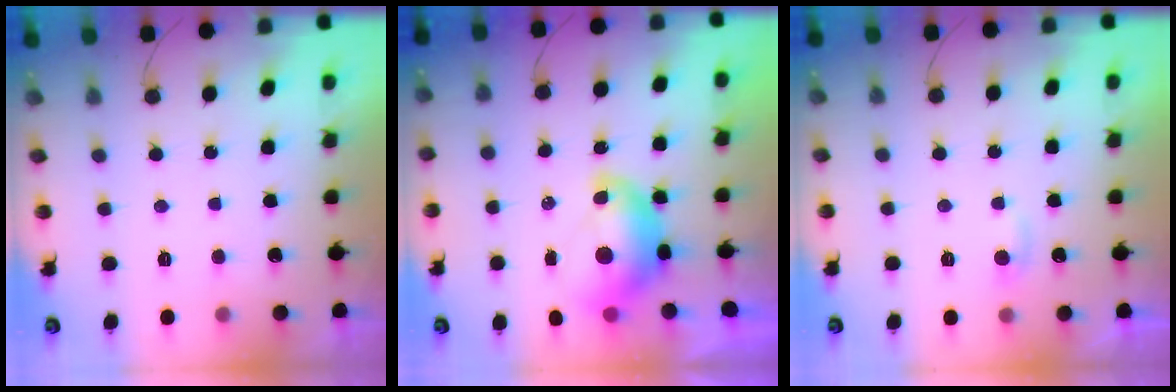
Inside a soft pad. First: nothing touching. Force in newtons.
{"total": 9.2, "press": 9.1, "slide": 0.9}
{"total": 2.7, "press": 2.7, "slide": 0.2}